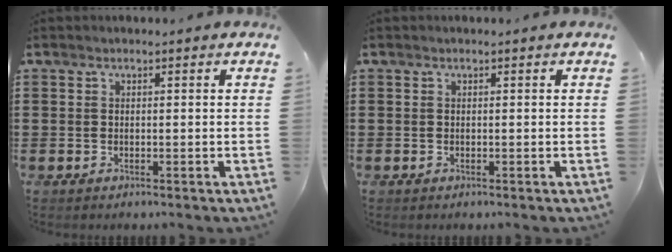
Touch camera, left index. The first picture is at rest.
{"total": 0.0}